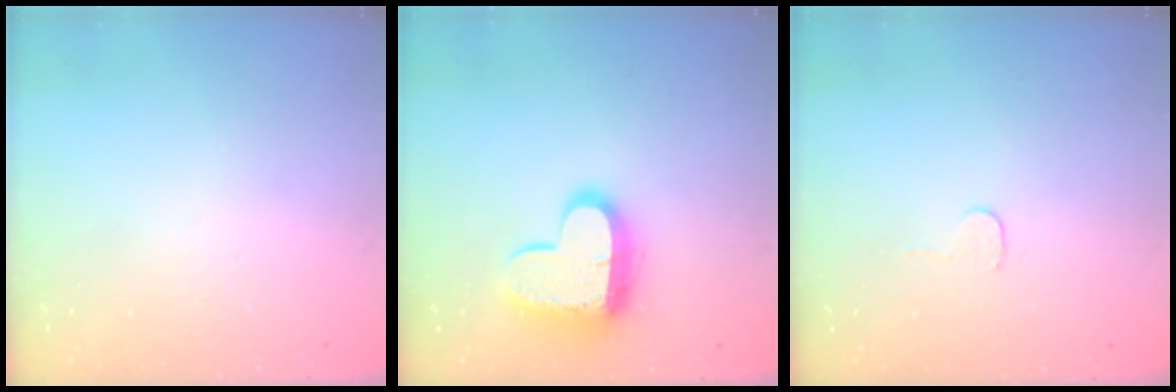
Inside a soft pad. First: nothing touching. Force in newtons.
{"total": 14.4, "press": 14.4, "slide": 1.0}
{"total": 3.0, "press": 3.0, "slide": 0.3}